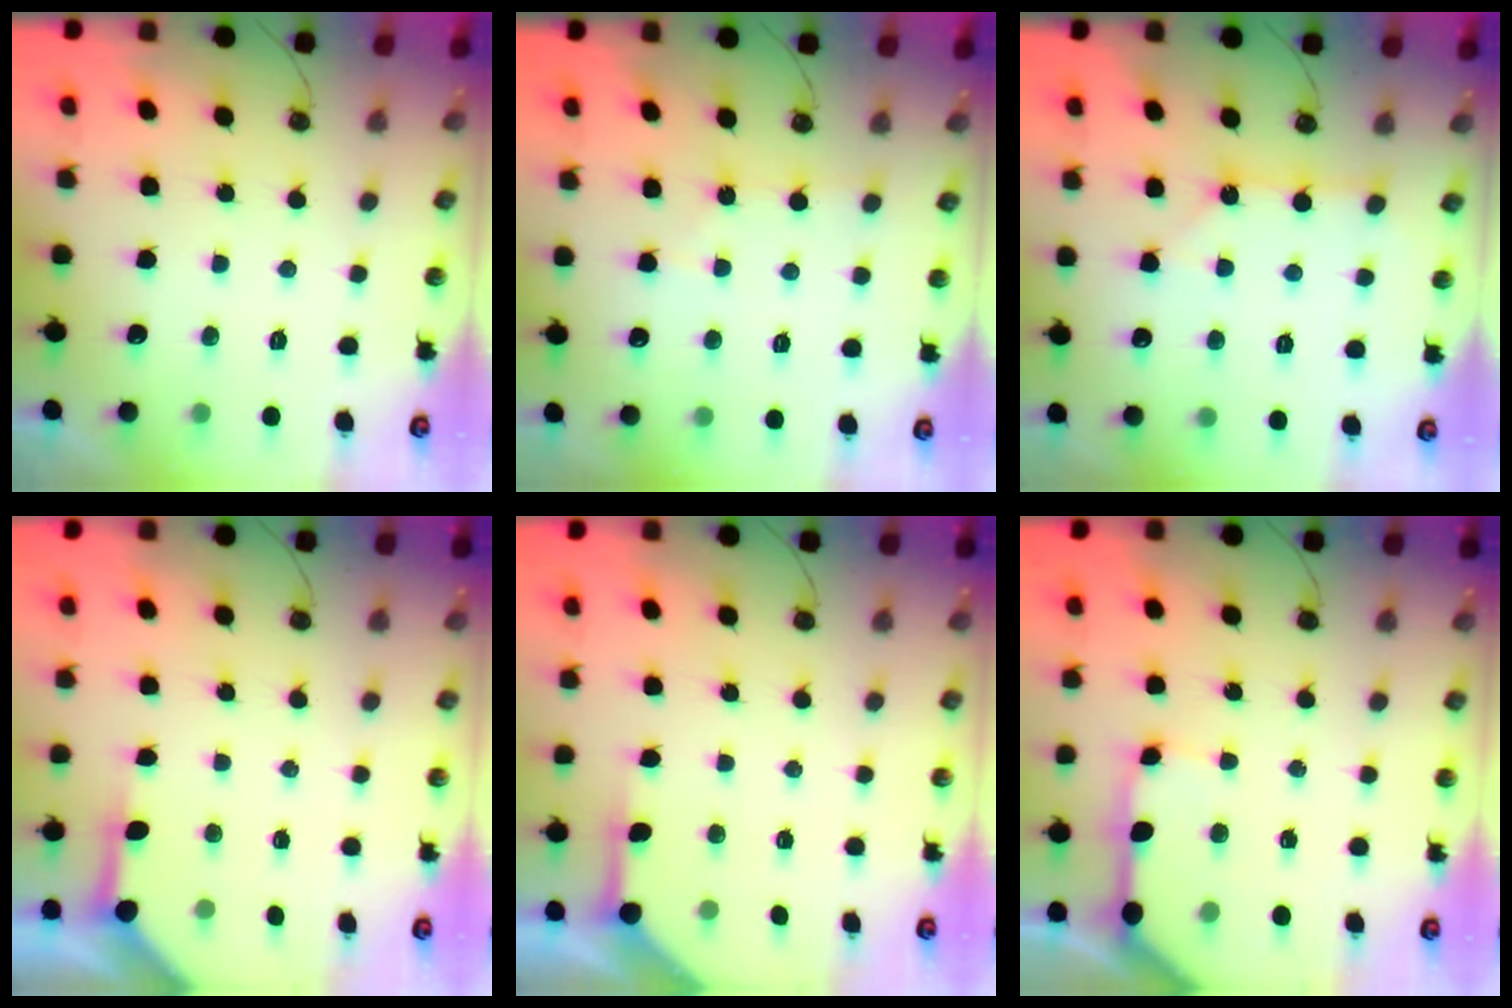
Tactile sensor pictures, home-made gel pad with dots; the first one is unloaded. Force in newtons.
{"total": 2.8, "press": 2.7, "slide": 0.4}
{"total": 2.8, "press": 2.8, "slide": 0.1}
{"total": 3.8, "press": 3.8, "slide": 0.4}
{"total": 4.2, "press": 4.2, "slide": 0.4}
{"total": 10.0, "press": 9.9, "slide": 1.3}